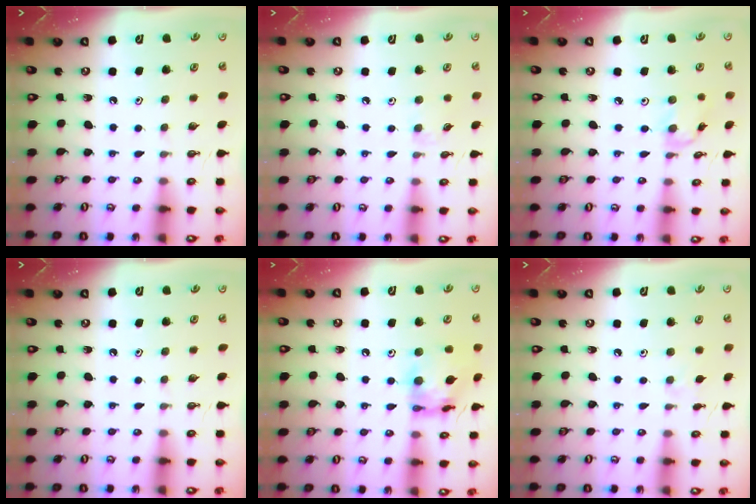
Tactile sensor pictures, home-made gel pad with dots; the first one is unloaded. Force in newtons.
{"total": 3.1, "press": 3.0, "slide": 0.6}
{"total": 3.7, "press": 3.7, "slide": 0.3}
{"total": 0.0}
{"total": 14.1, "press": 14.0, "slide": 1.2}
{"total": 1.9, "press": 1.9, "slide": 0.4}